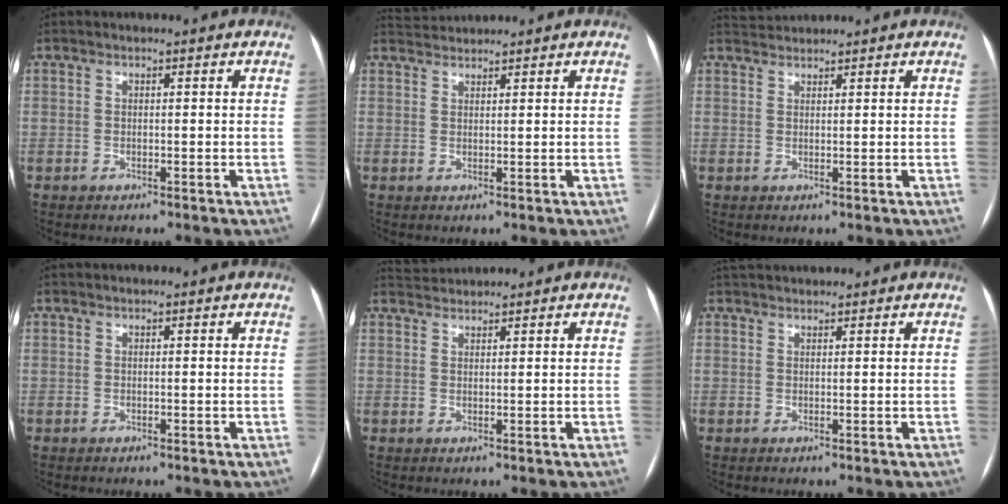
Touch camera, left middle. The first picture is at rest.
{"total": 2.6, "force": [2.6, -0.3, -0.4], "torque": [-0.004, 0.017, 0.055]}
{"total": 2.1, "force": [2.0, -0.2, -0.4], "torque": [-0.004, 0.015, 0.047]}
{"total": 0.0}
{"total": 2.5, "force": [2.5, -0.3, -0.4], "torque": [-0.004, 0.016, 0.053]}
{"total": 3.7, "force": [3.5, 0.4, 0.9], "torque": [-0.013, 0.035, 0.061]}